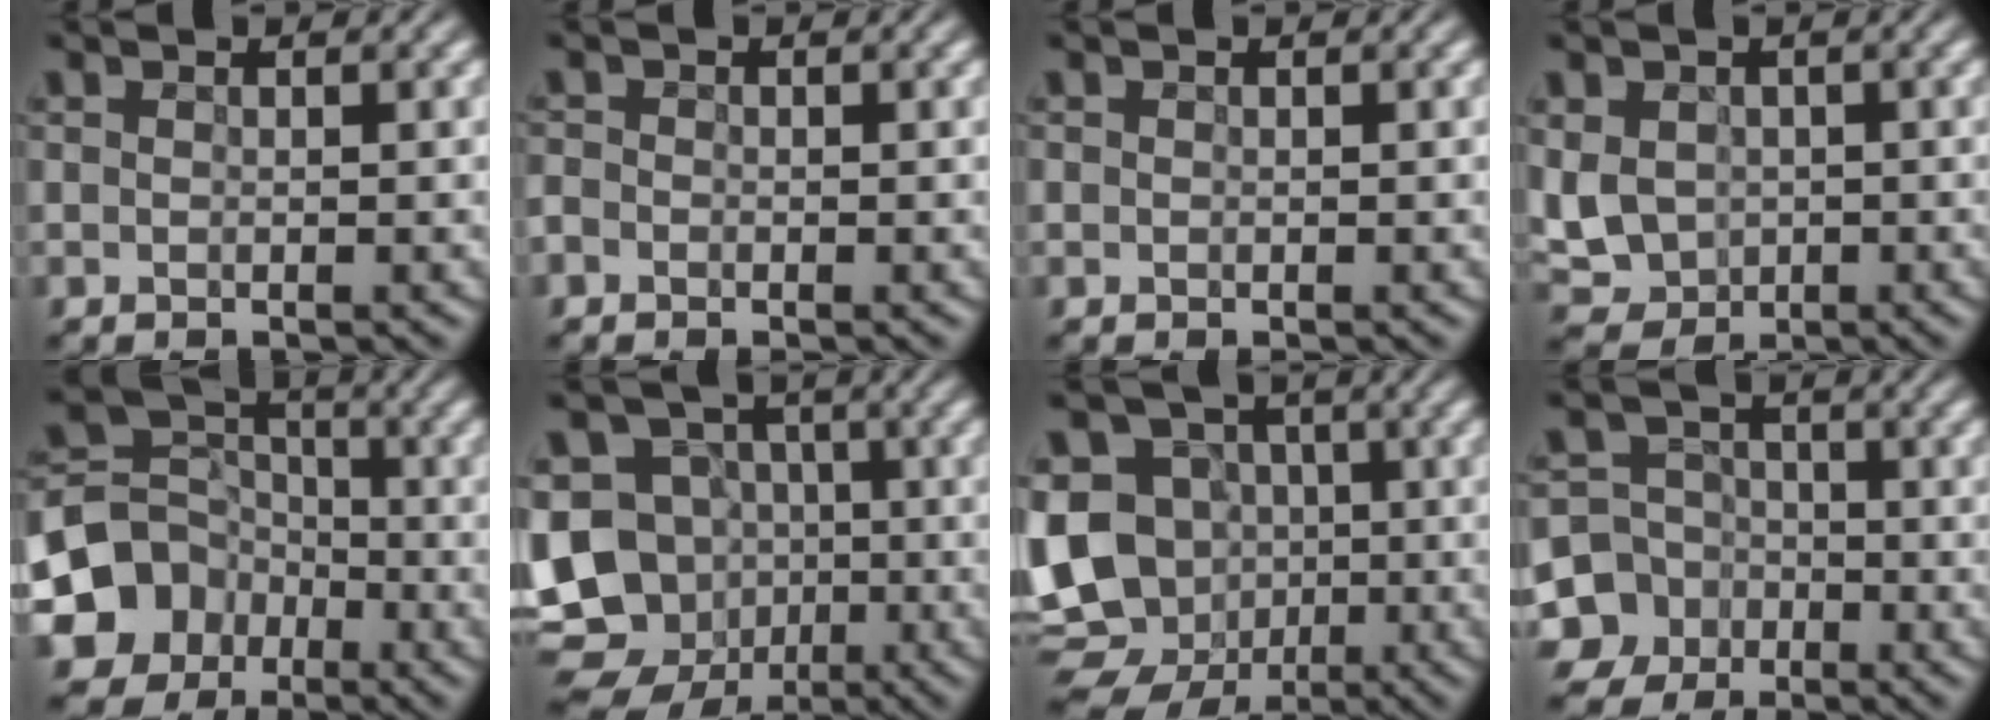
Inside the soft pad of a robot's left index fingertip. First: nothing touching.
{"total": 1.5, "force": [-1.1, 1.0, 0.4], "torque": [-0.008, 0.011, -0.022]}
{"total": 0.5, "force": [0.1, 0.5, 0.2], "torque": [0.006, 0.006, -0.004]}
{"total": 5.7, "force": [-0.2, 4.8, 3.0], "torque": [-0.075, 0.004, -0.008]}
{"total": 8.5, "force": [-4.0, 7.0, 2.6], "torque": [-0.083, -0.001, -0.082]}
{"total": 13.1, "force": [-4.3, 11.2, 5.4], "torque": [-0.139, -0.012, -0.063]}
{"total": 12.8, "force": [-3.0, 11.0, 5.8], "torque": [-0.133, -0.014, -0.046]}
{"total": 9.9, "force": [-4.5, 8.7, 1.5], "torque": [-0.071, -0.025, -0.083]}